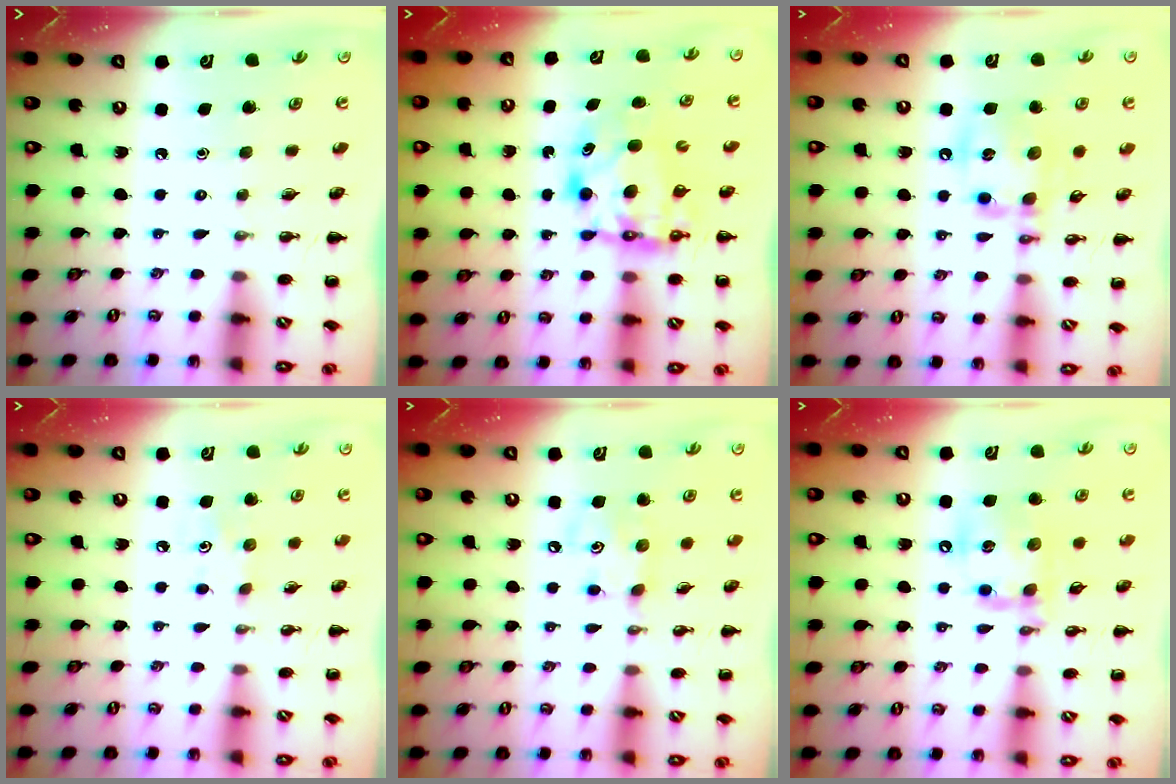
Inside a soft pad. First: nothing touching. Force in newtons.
{"total": 6.0, "press": 5.9, "slide": 1.0}
{"total": 13.8, "press": 13.7, "slide": 1.6}
{"total": 4.5, "press": 4.3, "slide": 1.3}
{"total": 4.9, "press": 4.9, "slide": 0.5}
{"total": 14.7, "press": 14.5, "slide": 2.0}